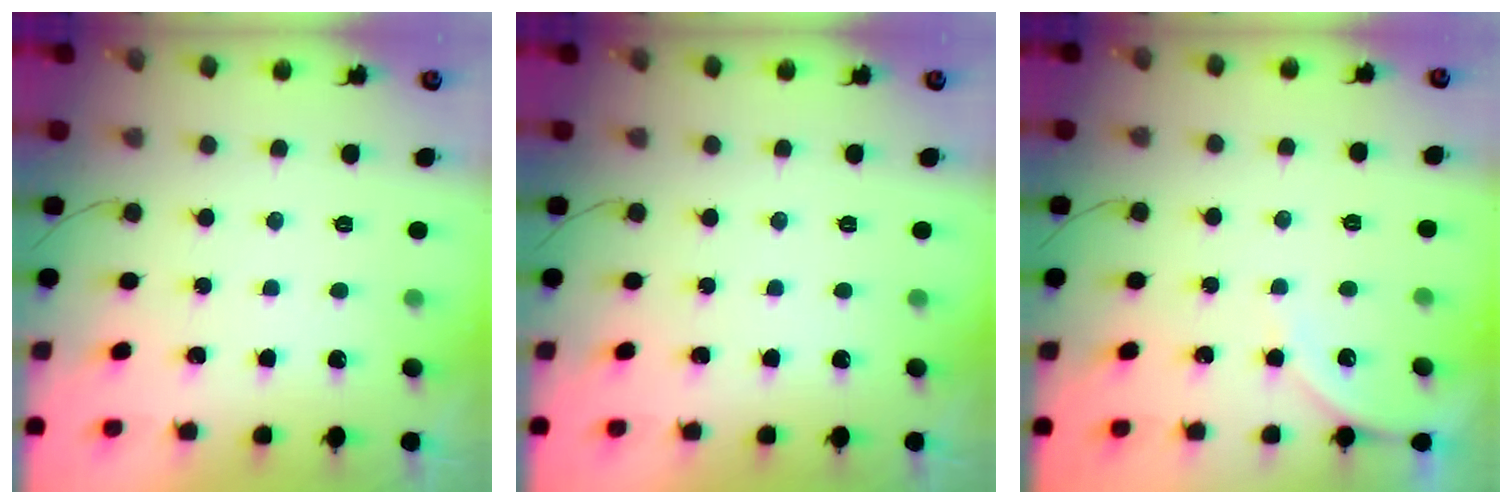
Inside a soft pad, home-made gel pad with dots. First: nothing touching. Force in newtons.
{"total": 0.0}
{"total": 4.2, "press": 4.2, "slide": 0.6}